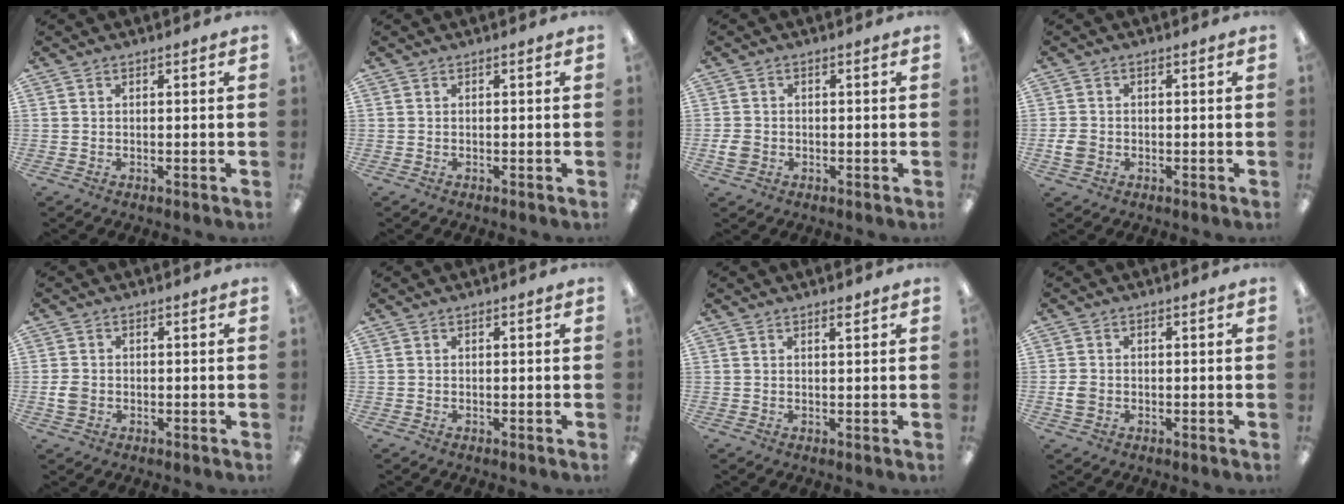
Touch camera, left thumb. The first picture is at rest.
{"total": 0.0}
{"total": 3.1, "force": [-0.7, 2.5, 1.6], "torque": [-0.033, 0.005, -0.014]}
{"total": 3.5, "force": [-0.7, 2.9, 1.8], "torque": [-0.029, 0.002, -0.015]}
{"total": 3.5, "force": [-0.6, 2.8, 1.9], "torque": [-0.032, 0.000, -0.013]}
{"total": 0.0}
{"total": 1.4, "force": [1.2, 0.2, 0.6], "torque": [-0.006, -0.004, 0.020]}
{"total": 3.1, "force": [-0.5, 2.5, 1.8], "torque": [-0.022, 0.004, -0.010]}